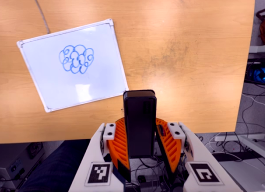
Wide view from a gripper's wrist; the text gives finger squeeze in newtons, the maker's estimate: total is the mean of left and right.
{"total": 5.8, "left": 5.8, "right": 5.7}